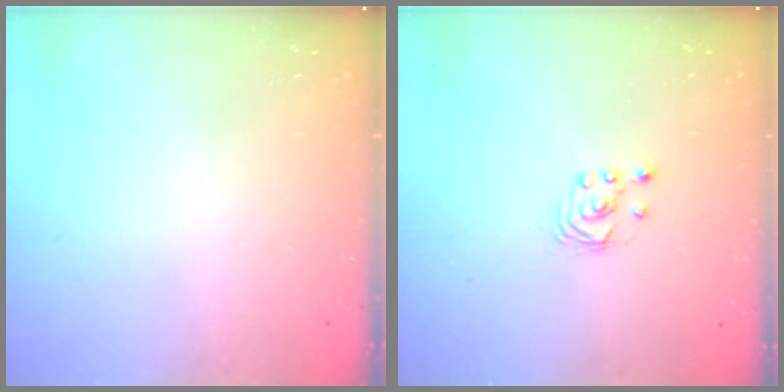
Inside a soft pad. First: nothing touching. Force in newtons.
{"total": 1.8, "press": 1.8, "slide": 0.2}